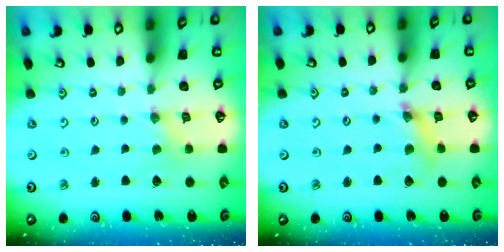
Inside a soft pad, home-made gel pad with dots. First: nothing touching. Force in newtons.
{"total": 6.2, "press": 6.1, "slide": 0.7}